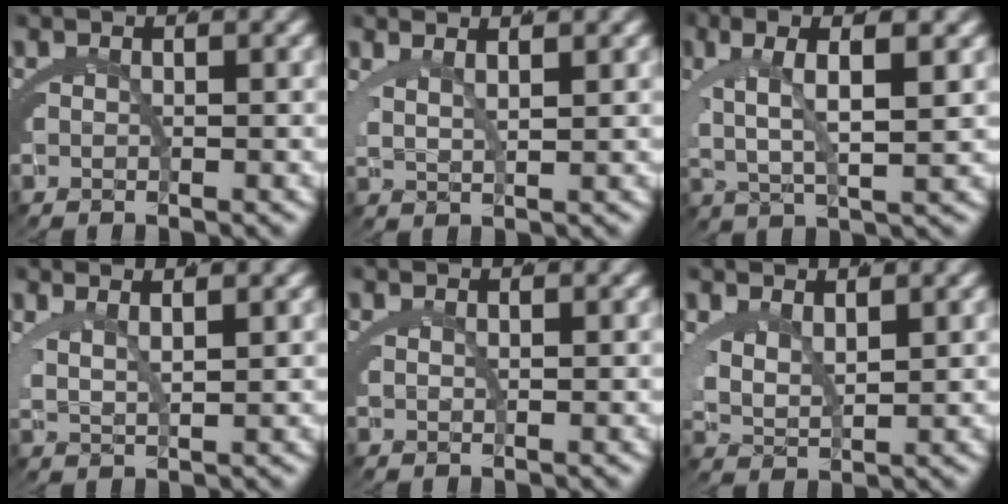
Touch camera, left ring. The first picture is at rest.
{"total": 3.4, "force": [2.3, 1.1, 2.3], "torque": [-0.037, -0.001, 0.044]}
{"total": 5.9, "force": [1.7, 2.0, 5.4], "torque": [-0.094, 0.004, 0.032]}
{"total": 3.8, "force": [2.4, 1.4, 2.6], "torque": [-0.044, -0.002, 0.045]}
{"total": 1.0, "force": [0.6, -0.7, 0.4], "torque": [-0.011, -0.007, 0.019]}
{"total": 3.6, "force": [1.5, 2.2, 2.4], "torque": [-0.073, -0.026, 0.040]}